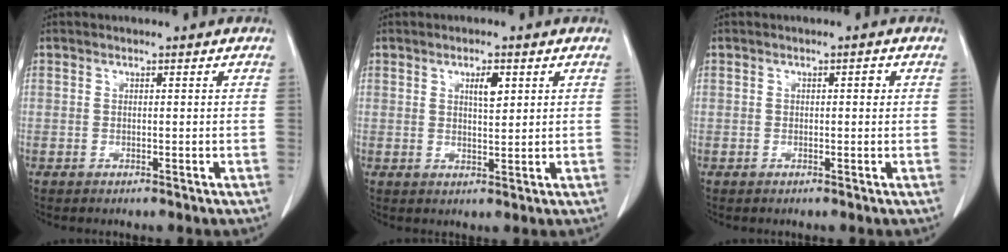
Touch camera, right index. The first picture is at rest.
{"total": 3.0, "force": [1.3, 0.8, 2.6], "torque": [-0.044, -0.002, 0.022]}
{"total": 1.1, "force": [0.2, 0.5, 0.9], "torque": [-0.007, 0.005, 0.004]}